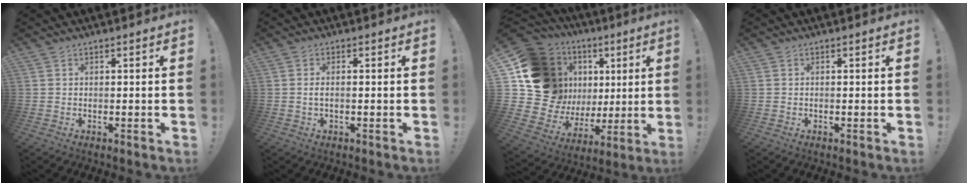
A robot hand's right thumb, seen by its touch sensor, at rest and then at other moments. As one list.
[{"total": 2.1, "force": [-0.3, 0.5, 2.0], "torque": [-0.044, 0.001, -0.007]}, {"total": 20.1, "force": [7.4, 15.9, 9.7], "torque": [-0.166, -0.064, 0.181]}, {"total": 0.0}]